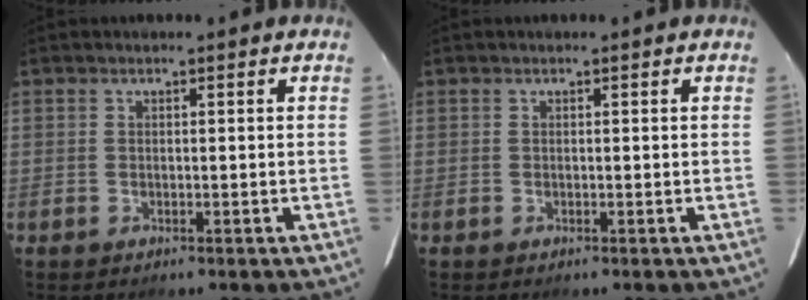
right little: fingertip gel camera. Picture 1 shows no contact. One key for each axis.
{"total": 0.0}